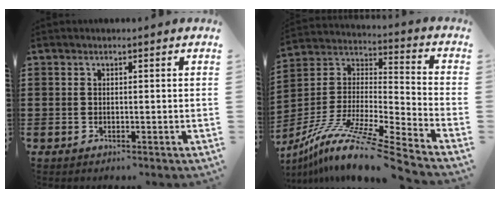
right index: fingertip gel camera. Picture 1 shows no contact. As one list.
[{"total": 11.8, "force": [-9.6, -0.3, 6.9], "torque": [-0.134, 0.000, -0.191]}]